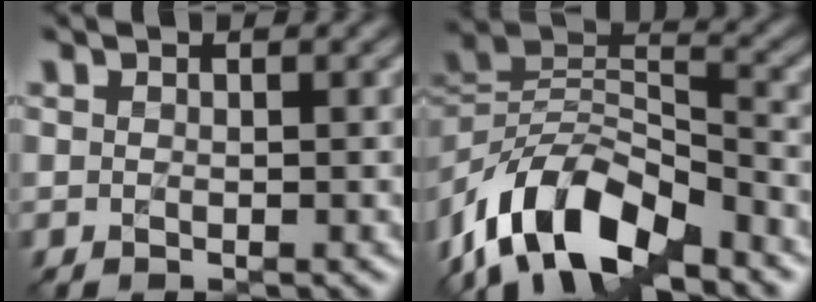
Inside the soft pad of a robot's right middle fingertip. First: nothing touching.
{"total": 11.5, "force": [-7.4, 5.2, 7.1], "torque": [-0.127, 0.009, -0.152]}